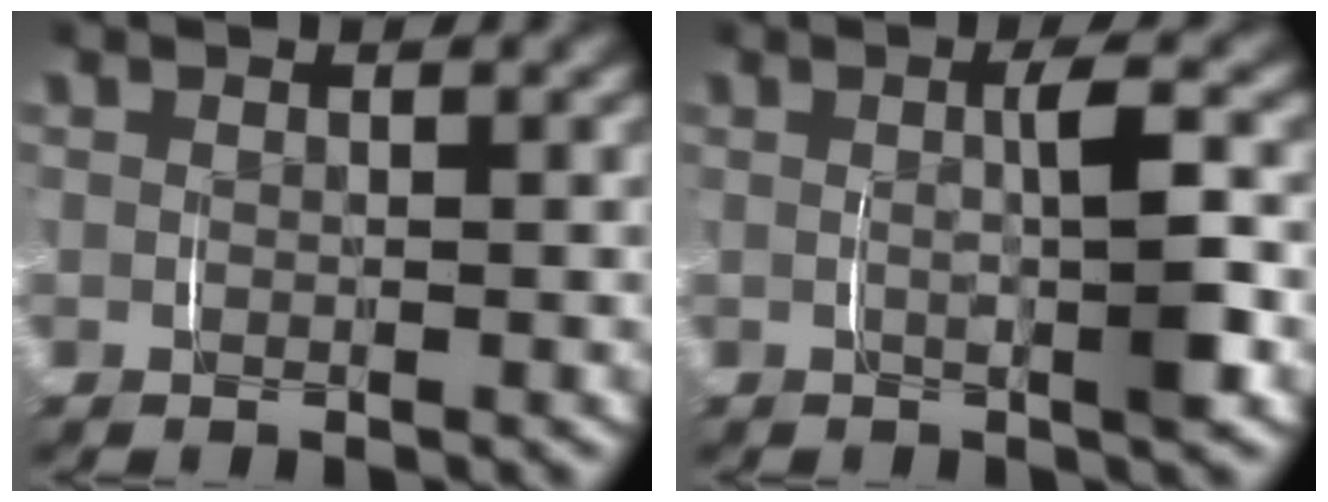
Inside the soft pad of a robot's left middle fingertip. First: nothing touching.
{"total": 3.6, "force": [-0.2, 0.5, 3.6], "torque": [-0.052, 0.006, -0.005]}